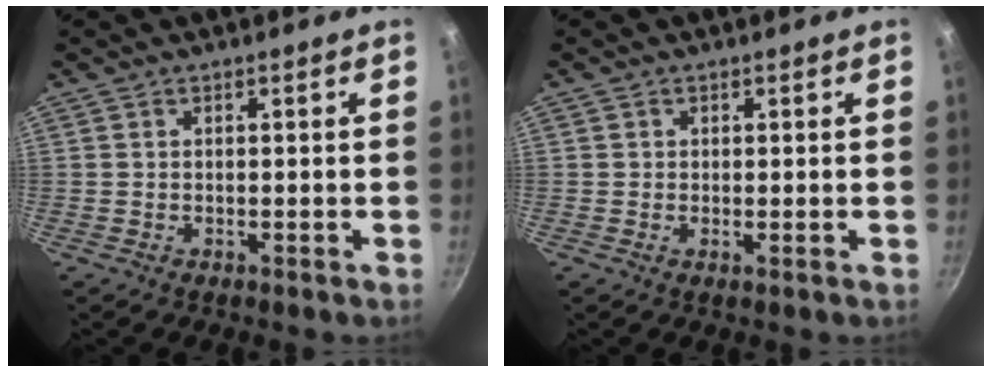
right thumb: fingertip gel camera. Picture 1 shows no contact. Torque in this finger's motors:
{"motor_torque": [-0.07, -0.24, -0.49, 0.12, -0.01]}